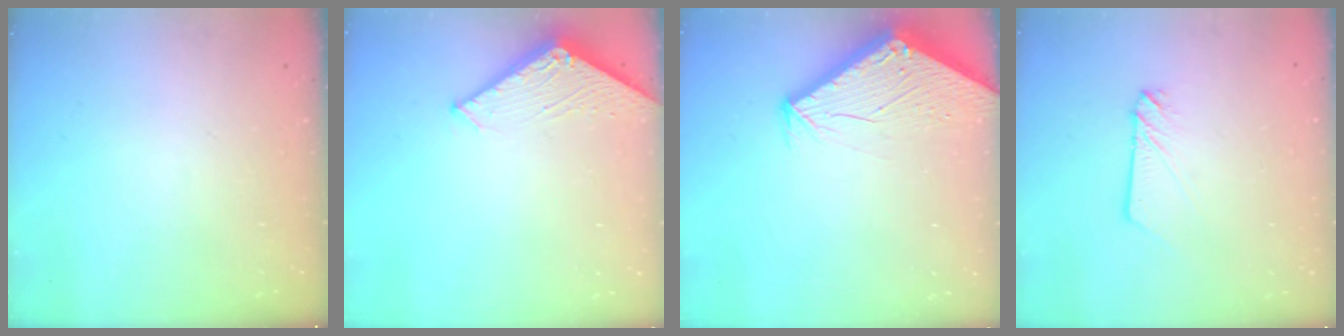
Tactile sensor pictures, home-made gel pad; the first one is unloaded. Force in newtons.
{"total": 2.9, "press": 2.9, "slide": 0.3}
{"total": 2.5, "press": 2.5, "slide": 0.1}
{"total": 3.0, "press": 3.0, "slide": 0.2}